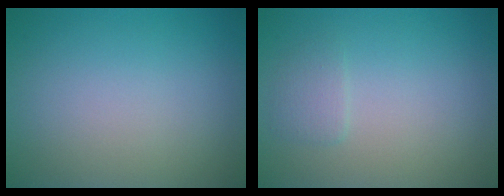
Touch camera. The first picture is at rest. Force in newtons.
{"total": 1.2, "press": 1.1, "slide": 0.3}